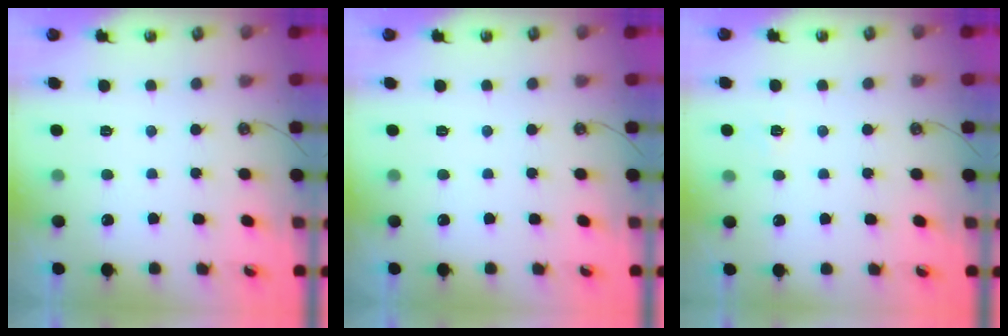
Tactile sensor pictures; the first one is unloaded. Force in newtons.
{"total": 0.0}
{"total": 4.1, "press": 4.1, "slide": 0.5}